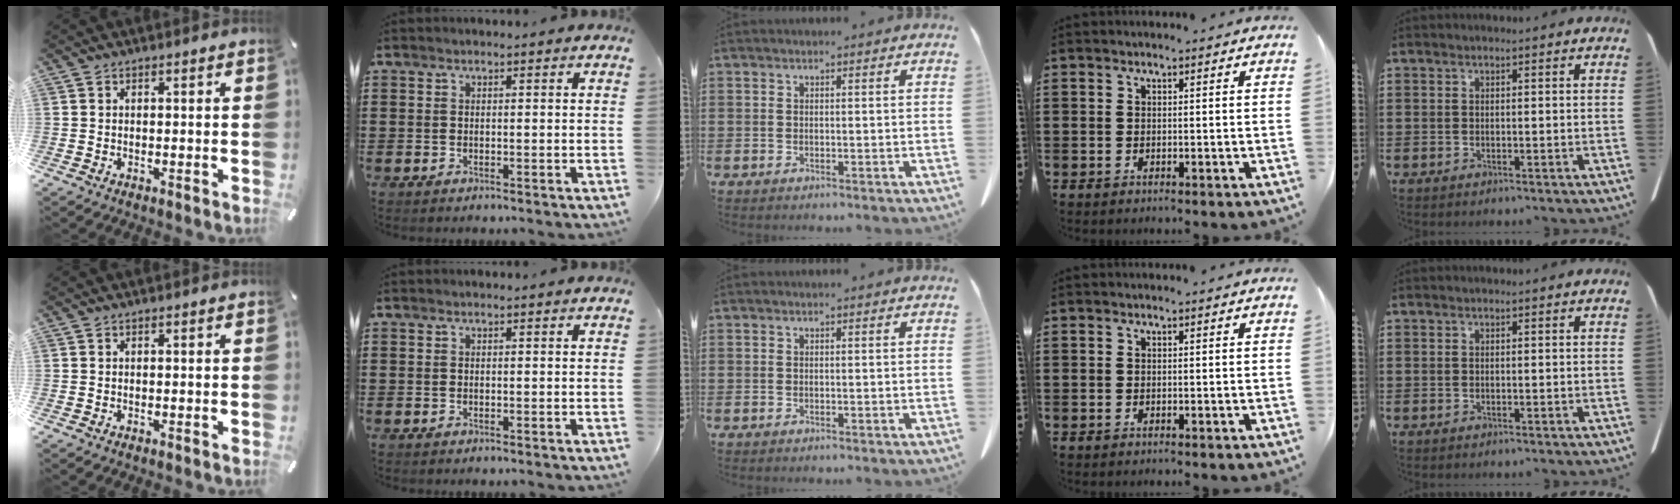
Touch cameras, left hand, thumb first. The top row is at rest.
{}